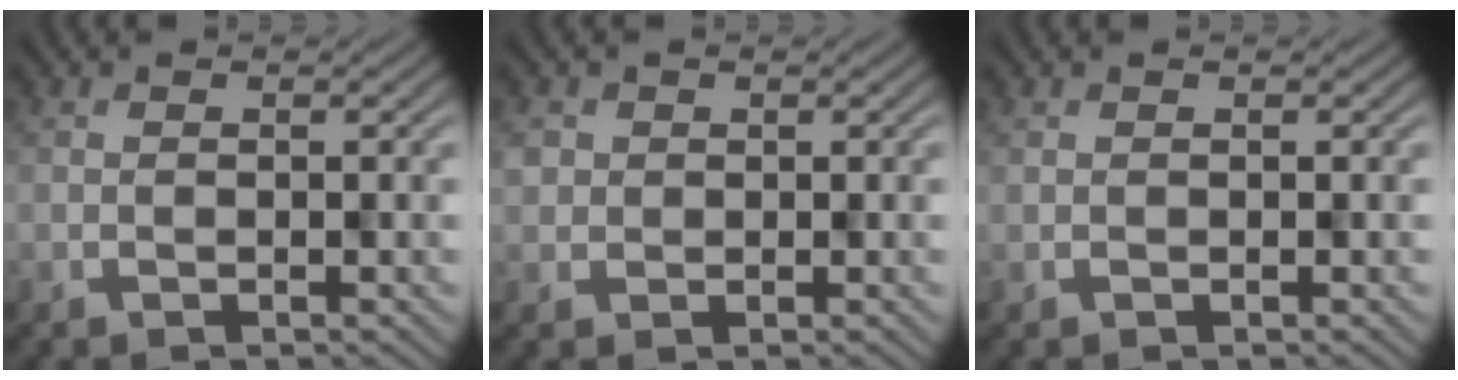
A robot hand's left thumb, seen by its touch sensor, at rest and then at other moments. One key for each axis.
{"total": 1.7, "fx": 0.1, "fy": 1.7, "fz": -0.2, "tx": 0.003, "ty": -0.005, "tz": 0.000}
{"total": 0.0}